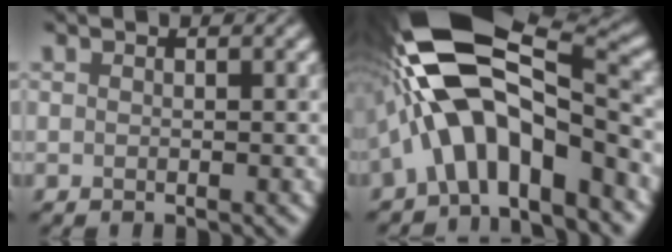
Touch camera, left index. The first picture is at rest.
{"total": 12.9, "force": [-2.8, 5.0, 11.6], "torque": [-0.202, 0.028, -0.062]}